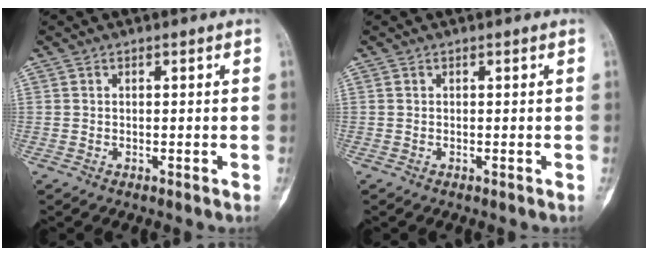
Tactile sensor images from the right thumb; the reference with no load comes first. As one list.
[{"total": 0.0}]